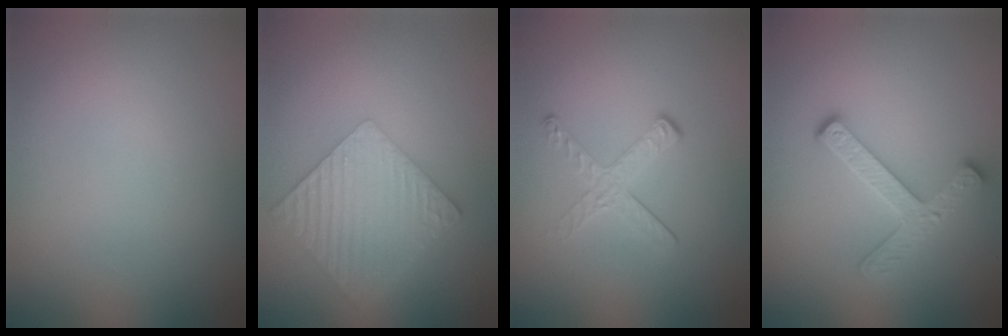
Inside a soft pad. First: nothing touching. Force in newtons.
{"total": 6.4, "press": 4.4, "slide": 4.6}
{"total": 2.1, "press": 1.4, "slide": 1.6}
{"total": 3.7, "press": 3.1, "slide": 2.0}